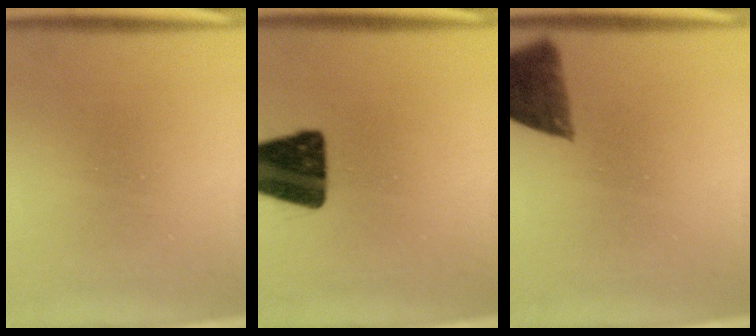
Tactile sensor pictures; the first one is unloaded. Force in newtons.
{"total": 17.2}
{"total": 8.2}